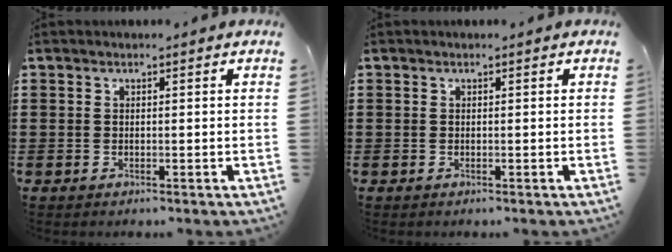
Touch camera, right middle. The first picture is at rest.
{"total": 0.0}